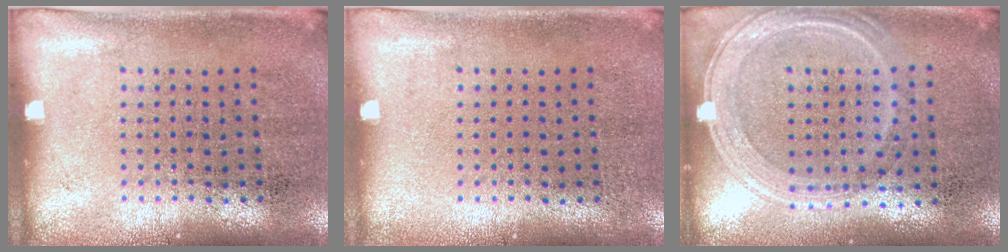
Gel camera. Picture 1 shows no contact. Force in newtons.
{"total": 0.0}
{"total": 1.2, "press": 1.2, "slide": 0.3}